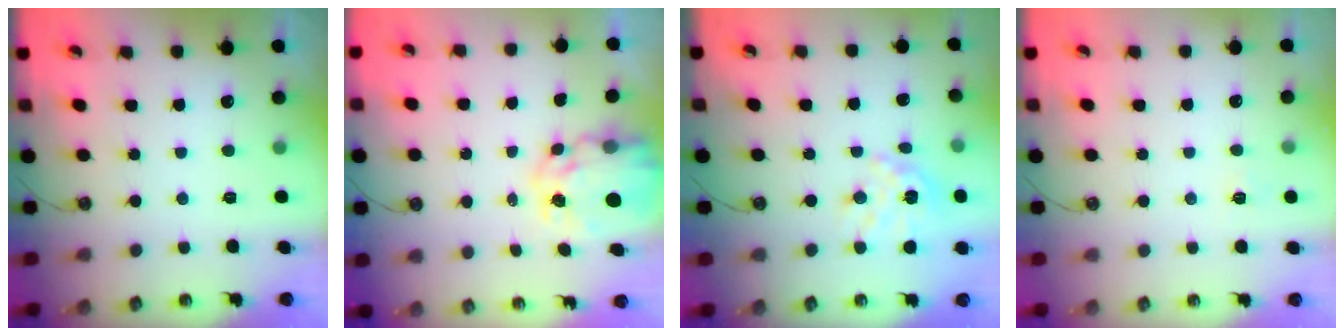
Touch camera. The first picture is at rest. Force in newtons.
{"total": 9.9, "press": 9.9, "slide": 0.8}
{"total": 12.1, "press": 12.0, "slide": 1.1}
{"total": 3.6, "press": 3.5, "slide": 0.4}